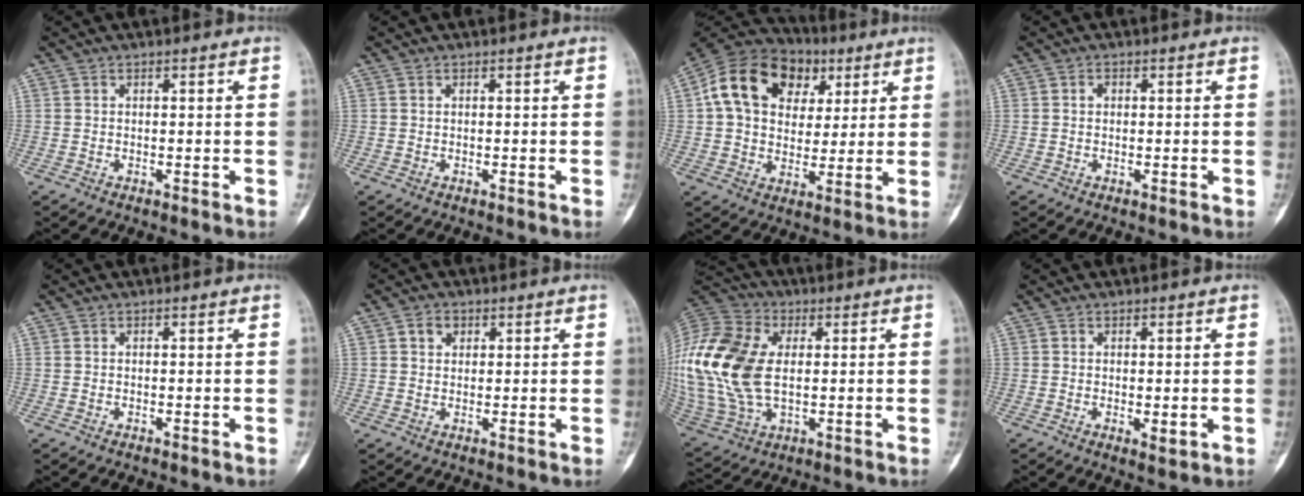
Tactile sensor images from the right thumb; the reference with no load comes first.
{"total": 0.0}
{"total": 18.8, "force": [5.9, 13.8, 11.3], "torque": [-0.180, 0.014, 0.095]}
{"total": 1.0, "force": [0.1, 0.8, 0.6], "torque": [-0.008, 0.003, 0.001]}
{"total": 0.0}
{"total": 2.7, "force": [1.2, 2.2, 1.2], "torque": [-0.009, -0.003, 0.018]}
{"total": 24.8, "force": [1.8, 15.6, 19.2], "torque": [-0.448, -0.001, 0.039]}
{"total": 2.0, "force": [-0.2, 0.8, 1.8], "torque": [-0.031, -0.008, 0.001]}